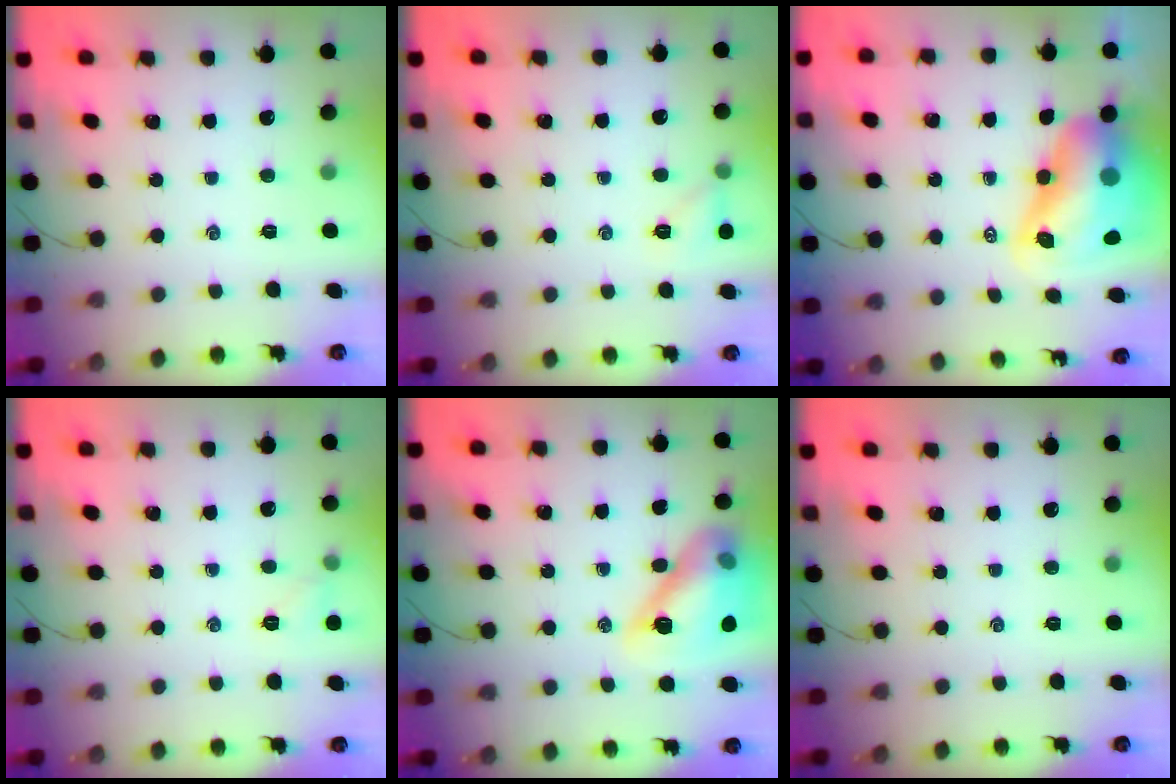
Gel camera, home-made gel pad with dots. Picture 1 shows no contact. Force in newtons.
{"total": 6.3, "press": 6.1, "slide": 1.5}
{"total": 13.9, "press": 13.3, "slide": 4.0}
{"total": 5.0, "press": 4.7, "slide": 1.5}
{"total": 15.8, "press": 15.6, "slide": 2.2}
{"total": 0.0}